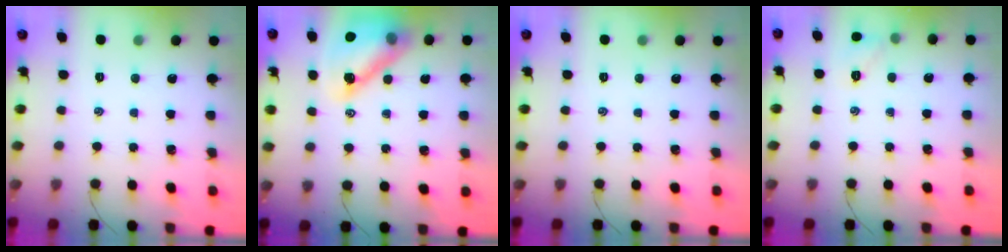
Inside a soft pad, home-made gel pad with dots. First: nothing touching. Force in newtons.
{"total": 15.5, "press": 14.9, "slide": 4.4}
{"total": 0.0}
{"total": 5.4, "press": 5.2, "slide": 1.4}